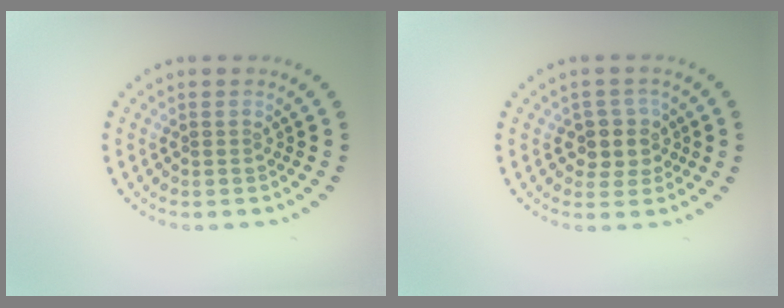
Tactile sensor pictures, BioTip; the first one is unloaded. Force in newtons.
{"total": 2.9, "press": 2.6, "slide": 1.1}